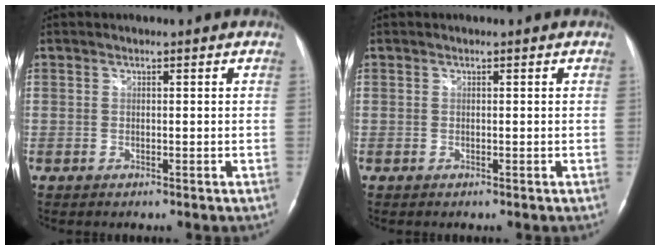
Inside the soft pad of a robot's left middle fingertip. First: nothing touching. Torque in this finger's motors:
{"motor_torque": [0.89, -1.02, 0.12, 0.01]}